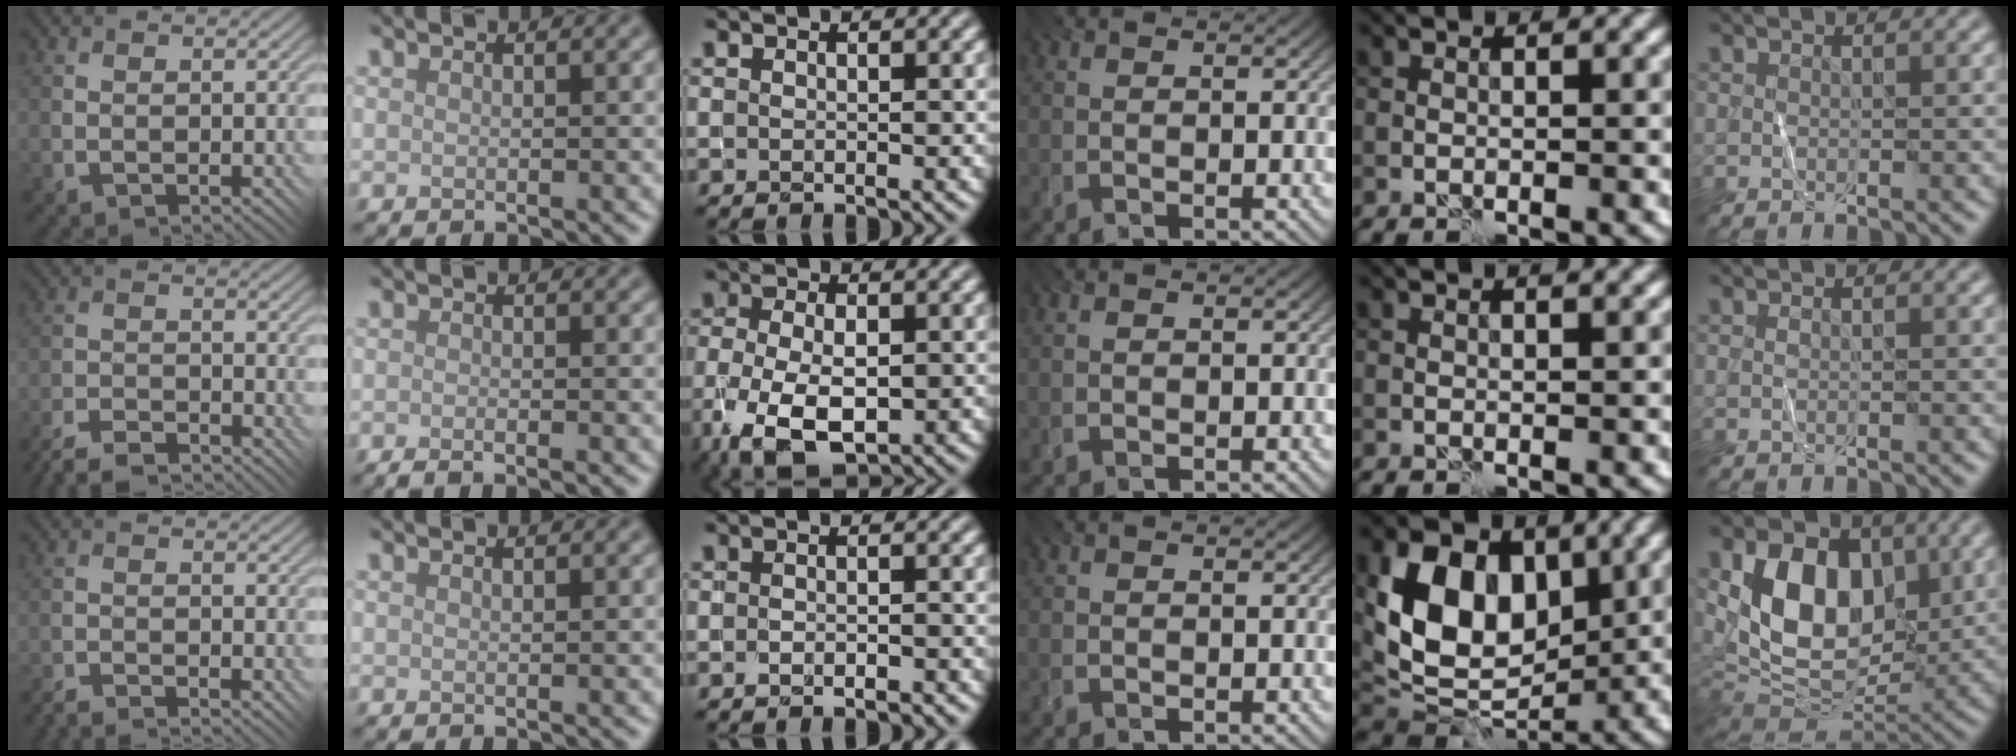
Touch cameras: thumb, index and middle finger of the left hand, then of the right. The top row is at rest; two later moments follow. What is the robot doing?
{"motion": "fold", "object": "shorts"}